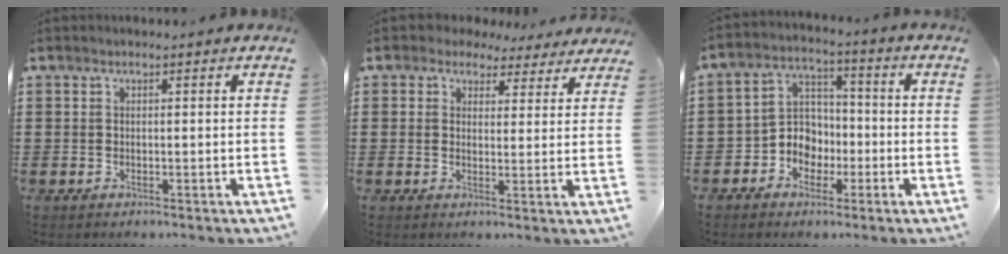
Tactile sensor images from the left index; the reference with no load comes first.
{"total": 3.4, "force": [2.9, 1.7, 0.6], "torque": [-0.027, -0.005, 0.053]}
{"total": 6.0, "force": [-2.2, 5.3, 1.7], "torque": [-0.053, 0.010, -0.046]}